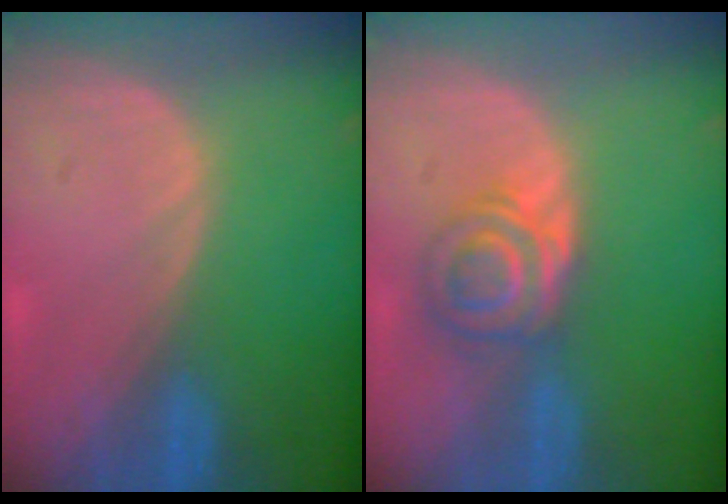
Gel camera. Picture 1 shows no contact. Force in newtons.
{"total": 5.8, "press": 5.4, "slide": 2.1}